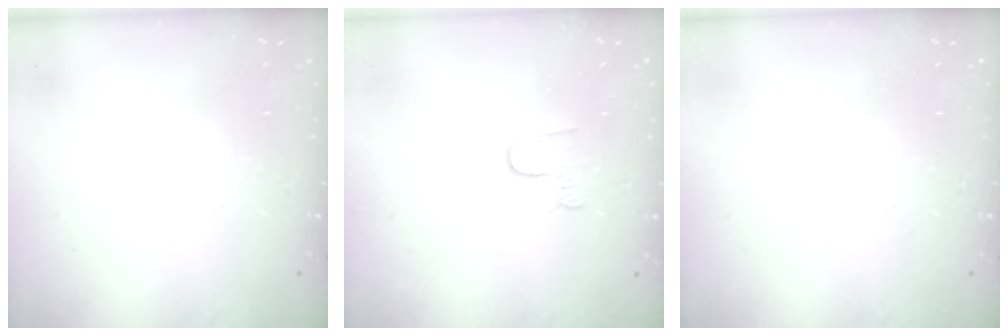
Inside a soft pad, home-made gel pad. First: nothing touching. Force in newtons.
{"total": 3.8, "press": 3.8, "slide": 0.5}
{"total": 0.0}